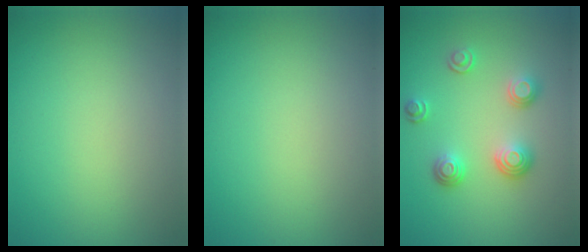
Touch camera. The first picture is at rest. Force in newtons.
{"total": 0.0}
{"total": 3.4, "press": 2.7, "slide": 2.1}